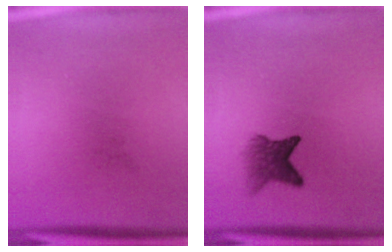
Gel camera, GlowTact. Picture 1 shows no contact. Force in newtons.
{"total": 4.4}